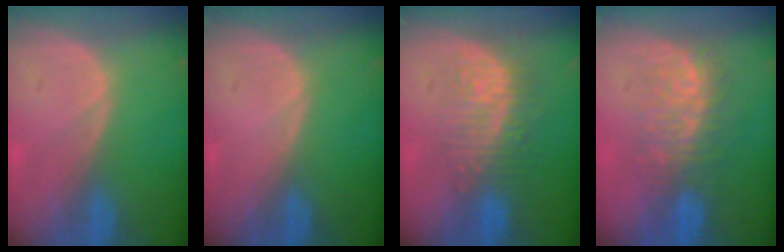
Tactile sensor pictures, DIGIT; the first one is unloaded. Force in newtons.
{"total": 0.0}
{"total": 8.9, "press": 8.3, "slide": 3.2}
{"total": 7.7, "press": 7.6, "slide": 1.3}